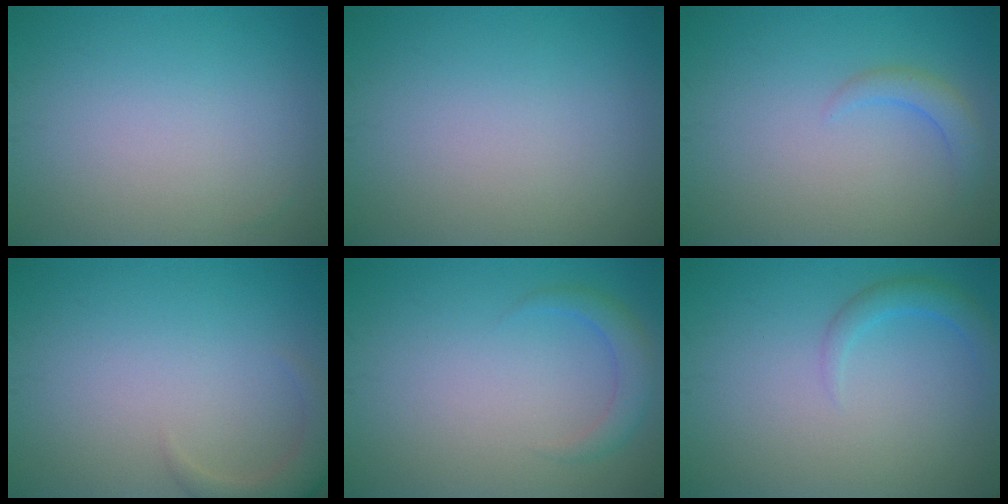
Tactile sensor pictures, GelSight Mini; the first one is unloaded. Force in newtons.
{"total": 0.0}
{"total": 1.8, "press": 1.8, "slide": 0.3}
{"total": 2.6, "press": 2.6, "slide": 0.3}
{"total": 2.1, "press": 2.1, "slide": 0.2}
{"total": 1.8, "press": 1.8, "slide": 0.2}